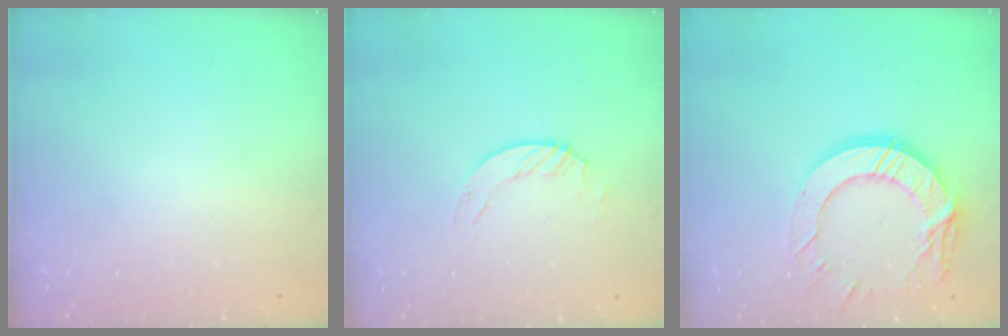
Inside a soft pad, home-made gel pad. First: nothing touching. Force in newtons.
{"total": 1.2, "press": 1.2, "slide": 0.2}
{"total": 15.0, "press": 14.9, "slide": 1.5}